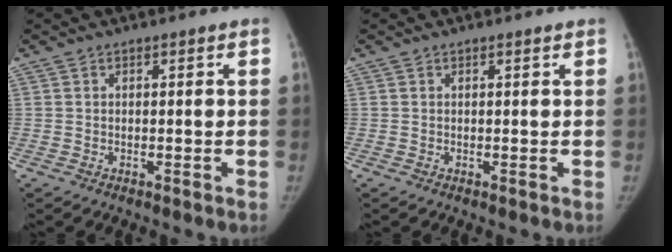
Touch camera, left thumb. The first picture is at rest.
{"total": 0.6, "force": [0.5, 0.2, 0.2], "torque": [-0.003, -0.001, 0.007]}